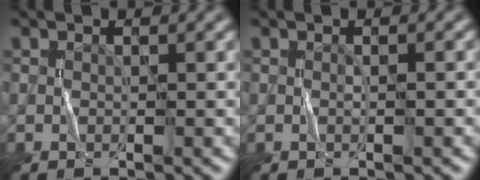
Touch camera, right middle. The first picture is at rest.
{"total": 0.6, "force": [-0.2, -0.1, 0.6], "torque": [-0.011, 0.002, -0.003]}